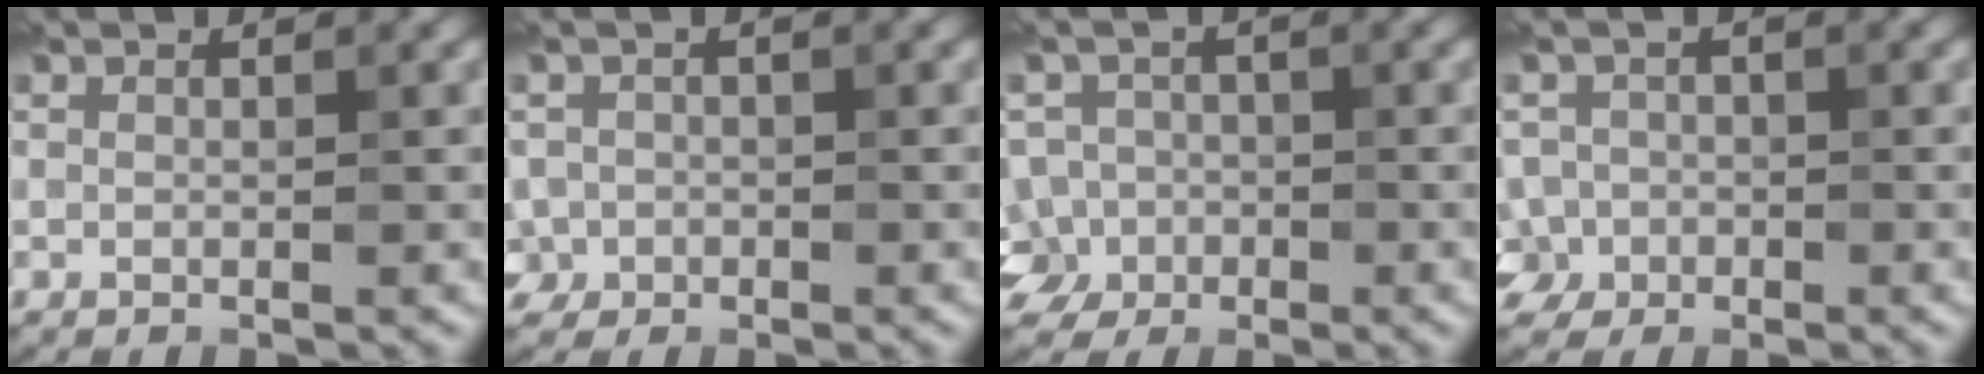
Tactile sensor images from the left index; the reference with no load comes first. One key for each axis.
{"total": 2.3, "fx": -0.7, "fy": 2.1, "fz": 0.7, "tx": -0.005, "ty": -0.003, "tz": -0.014}
{"total": 6.1, "fx": -2.8, "fy": 5.1, "fz": 1.7, "tx": -0.017, "ty": 0.001, "tz": -0.063}
{"total": 4.3, "fx": -2.1, "fy": 3.5, "fz": 1.0, "tx": -0.004, "ty": 0.000, "tz": -0.042}